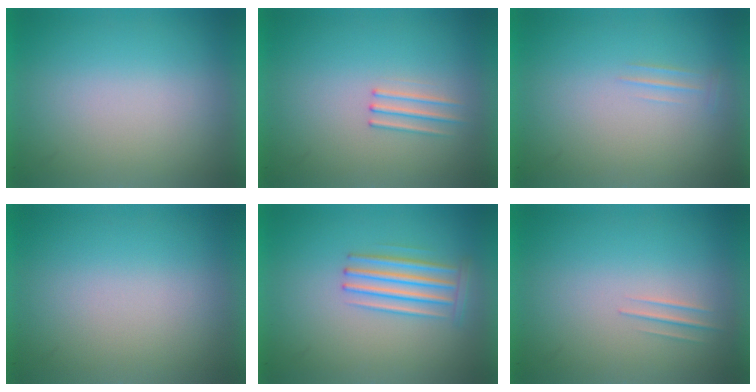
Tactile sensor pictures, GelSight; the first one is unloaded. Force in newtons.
{"total": 1.1}
{"total": 2.0}
{"total": 0.0}
{"total": 2.8}
{"total": 1.2}